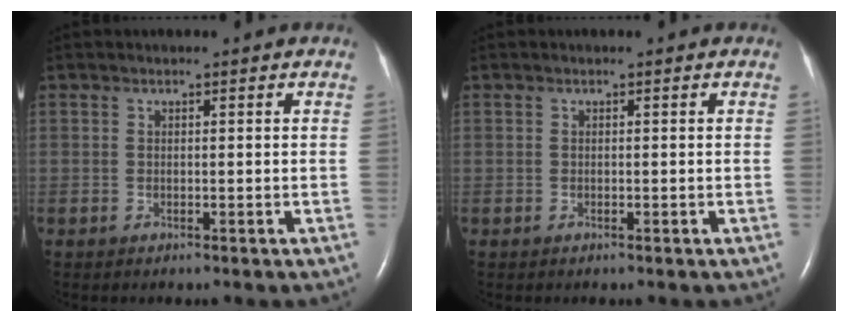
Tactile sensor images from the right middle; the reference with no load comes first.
{"total": 0.0}